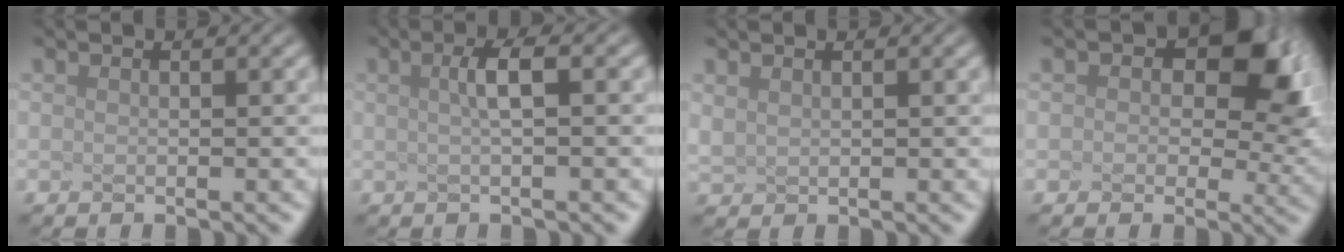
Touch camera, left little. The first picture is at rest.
{"total": 1.7, "force": [-1.0, -0.6, 1.2], "torque": [-0.045, 0.000, 0.017]}
{"total": 1.0, "force": [0.2, -0.7, -0.7], "torque": [-0.013, -0.003, 0.033]}
{"total": 6.4, "force": [1.0, 4.0, 4.9], "torque": [-0.095, -0.014, 0.053]}